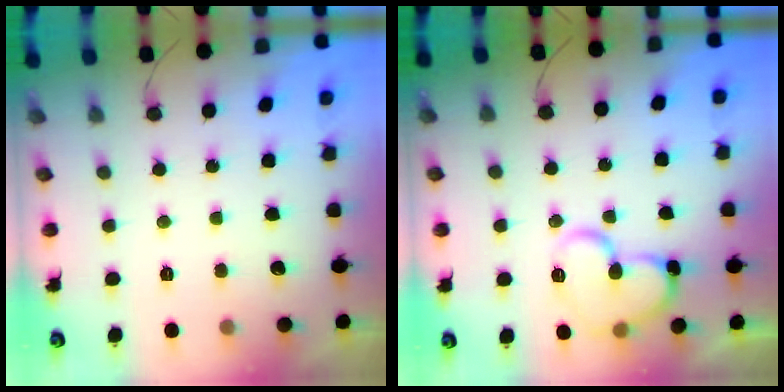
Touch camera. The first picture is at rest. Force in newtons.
{"total": 13.1, "press": 13.1, "slide": 1.3}